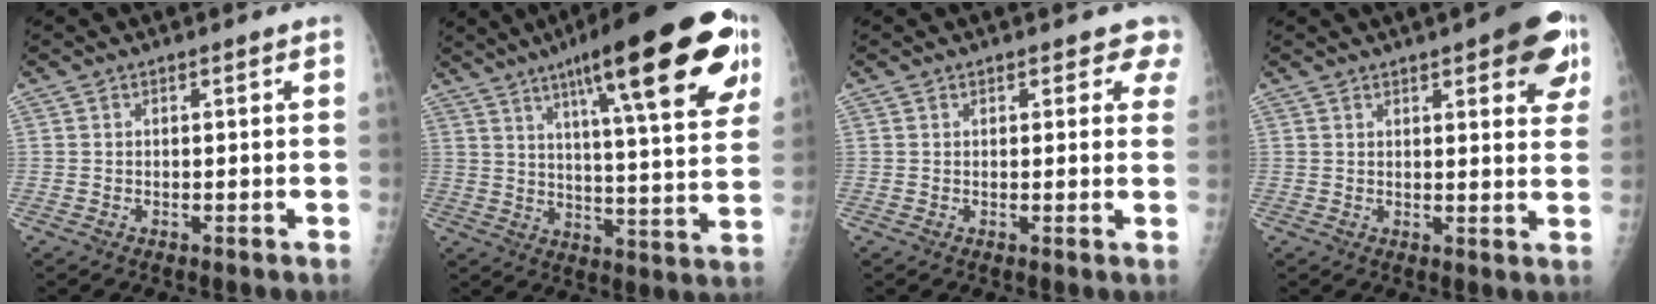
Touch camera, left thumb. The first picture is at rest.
{"total": 26.9, "force": [13.6, 5.9, 22.5], "torque": [-0.307, -0.022, 0.197]}
{"total": 3.4, "force": [2.8, 1.8, 0.9], "torque": [0.027, -0.009, 0.016]}
{"total": 11.2, "force": [5.7, 3.5, 8.9], "torque": [-0.074, -0.017, 0.063]}